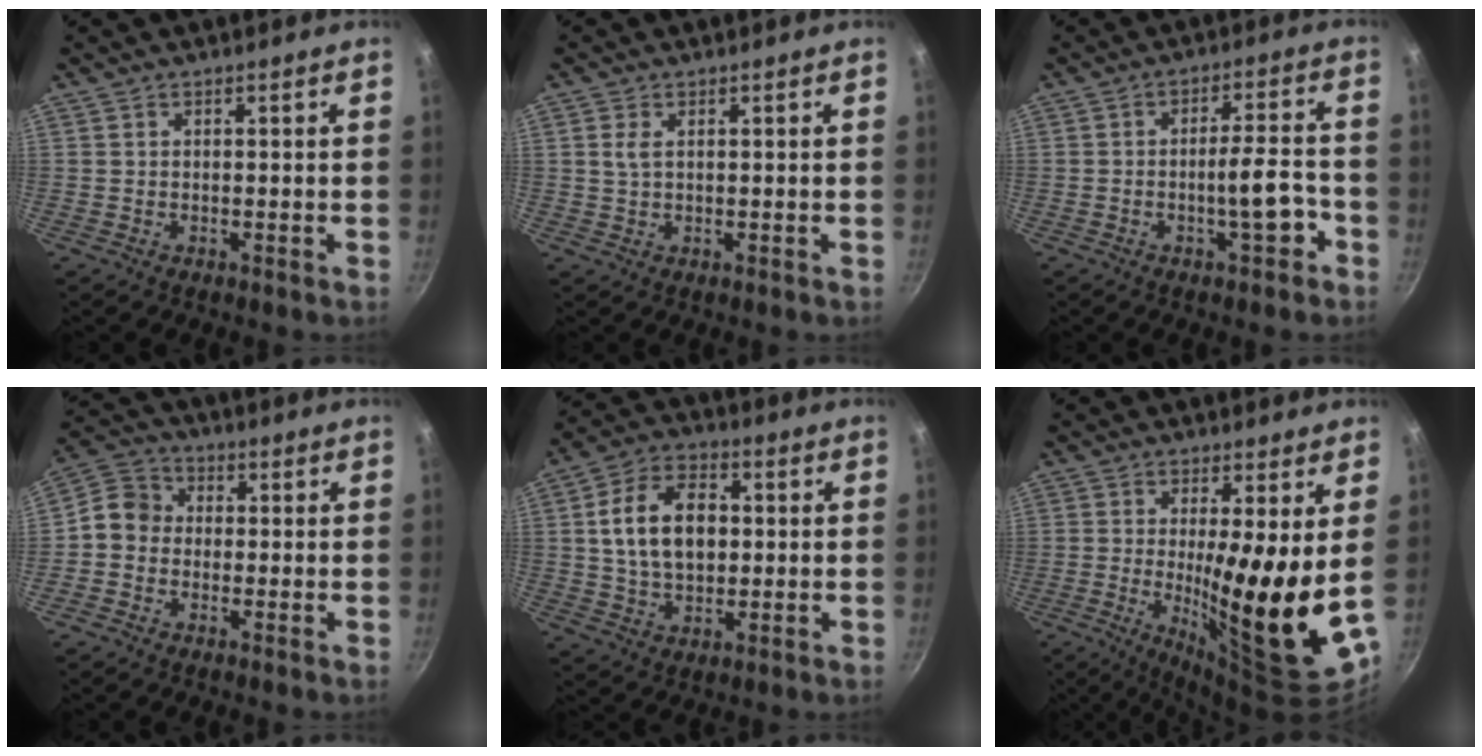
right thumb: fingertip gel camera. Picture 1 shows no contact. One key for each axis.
{"total": 1.9, "fx": 0.3, "fy": 1.1, "fz": 1.5, "tx": -0.032, "ty": 0.002, "tz": 0.004}
{"total": 7.7, "fx": -3.3, "fy": 2.1, "fz": 6.6, "tx": -0.080, "ty": 0.031, "tz": -0.046}
{"total": 6.7, "fx": -0.8, "fy": 5.9, "fz": 3.0, "tx": -0.033, "ty": 0.020, "tz": -0.041}
{"total": 13.7, "fx": 1.5, "fy": 9.1, "fz": 10.2, "tx": -0.154, "ty": 0.014, "tz": 0.020}
{"total": 16.8, "fx": 0.8, "fy": 2.9, "fz": 16.5, "tx": -0.248, "ty": -0.038, "tz": 0.019}